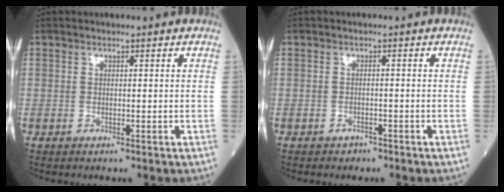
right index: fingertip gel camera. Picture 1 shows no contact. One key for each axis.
{"total": 1.3, "fx": -1.1, "fy": 0.7, "fz": 0.1, "tx": -0.005, "ty": 0.002, "tz": -0.017}